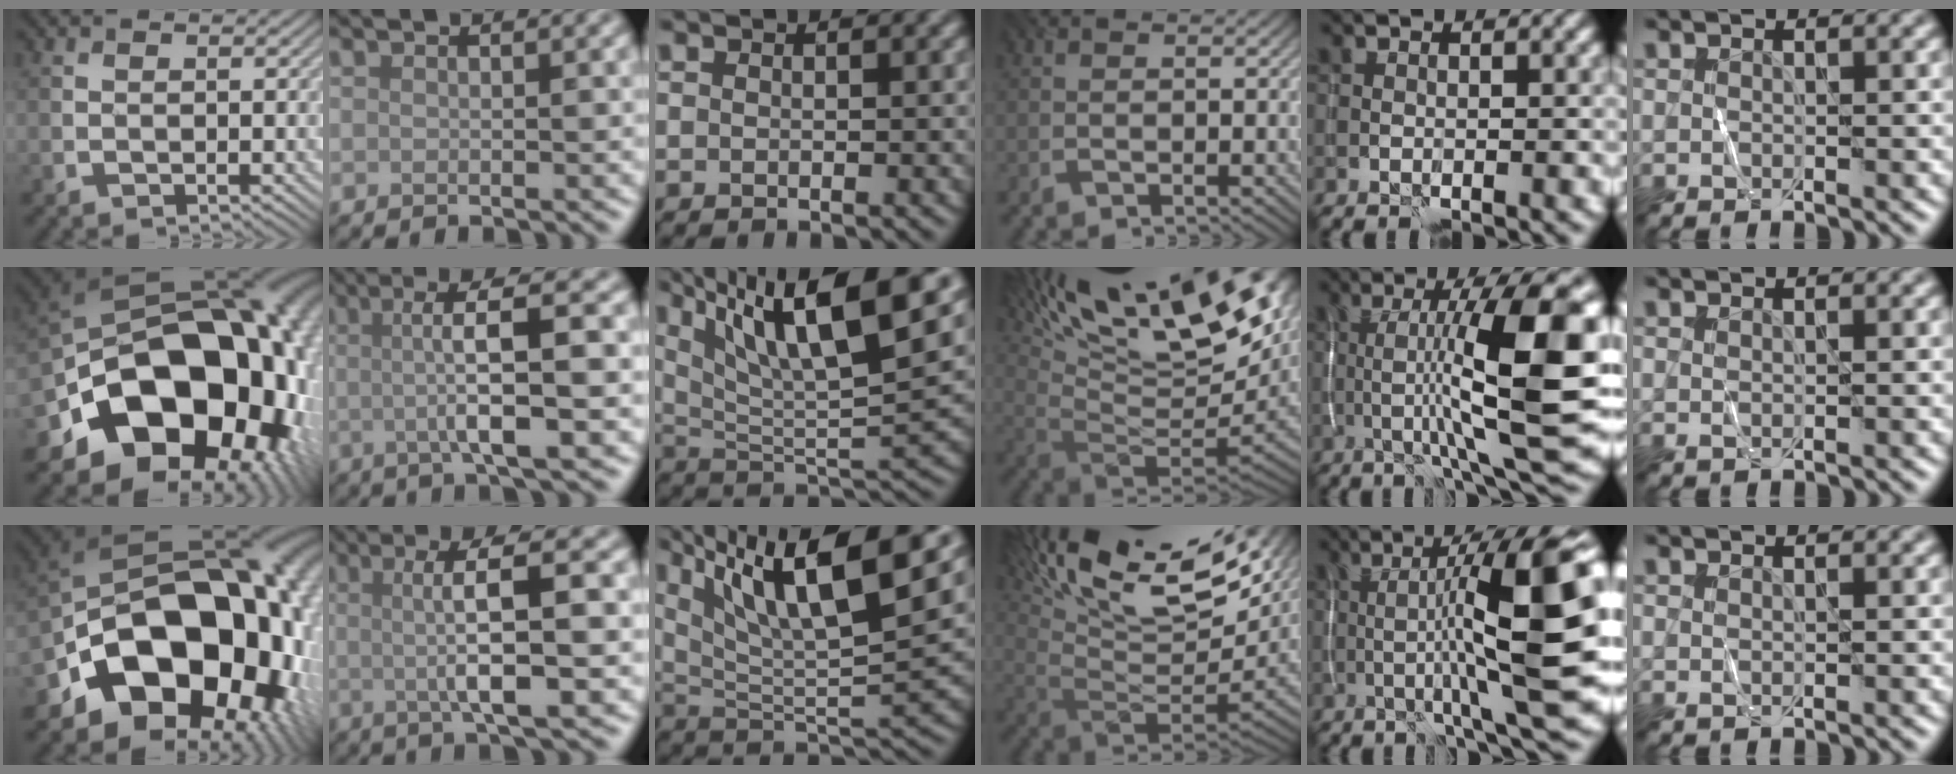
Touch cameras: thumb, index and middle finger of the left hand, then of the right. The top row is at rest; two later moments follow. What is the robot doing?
{"motion": "wrap", "object": "ribbon"}